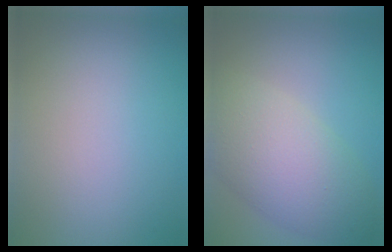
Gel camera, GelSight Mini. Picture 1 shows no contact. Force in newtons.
{"total": 7.6, "press": 7.6, "slide": 0.3}